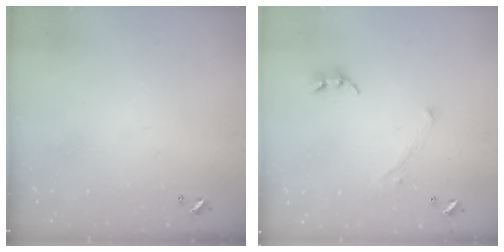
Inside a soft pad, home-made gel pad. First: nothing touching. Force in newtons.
{"total": 1.7, "press": 1.6, "slide": 0.5}